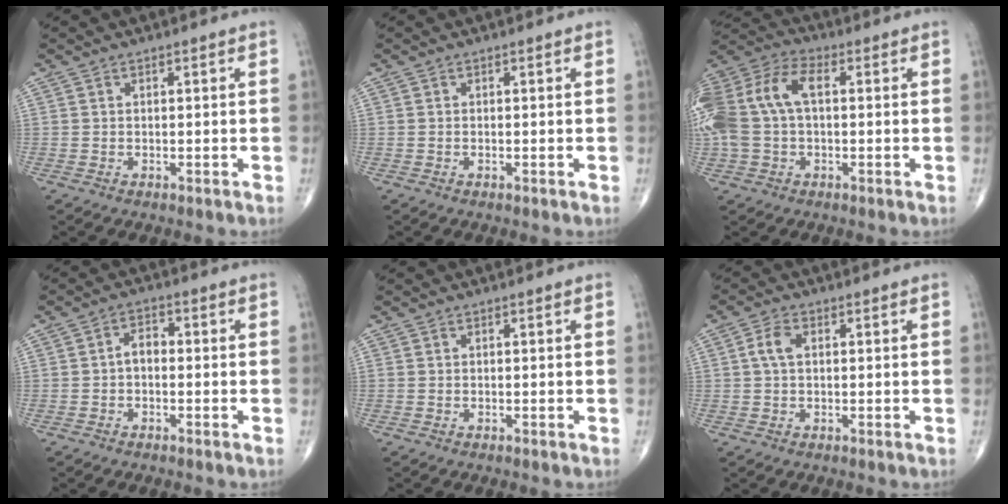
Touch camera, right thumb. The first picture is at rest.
{"total": 0.0}
{"total": 16.1, "force": [1.5, 9.8, 12.7], "torque": [-0.299, 0.041, 0.024]}
{"total": 3.1, "force": [-0.5, 2.0, 2.4], "torque": [-0.032, 0.016, -0.017]}
{"total": 0.0}
{"total": 3.4, "force": [0.5, 2.0, 2.7], "torque": [-0.059, 0.008, 0.007]}